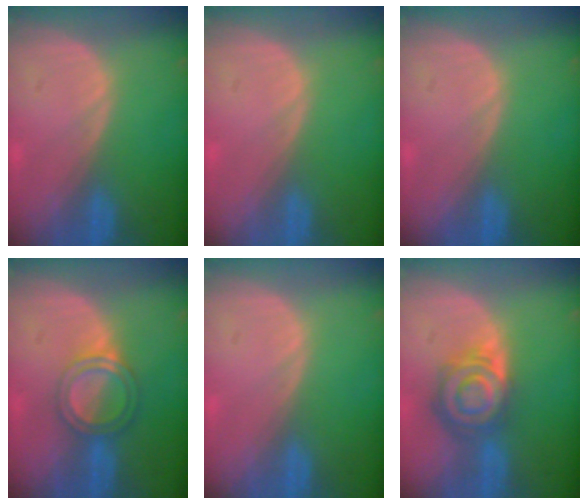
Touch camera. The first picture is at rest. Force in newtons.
{"total": 0.0}
{"total": 0.0}
{"total": 5.2, "press": 4.7, "slide": 2.2}
{"total": 0.0}
{"total": 8.0, "press": 7.1, "slide": 3.6}